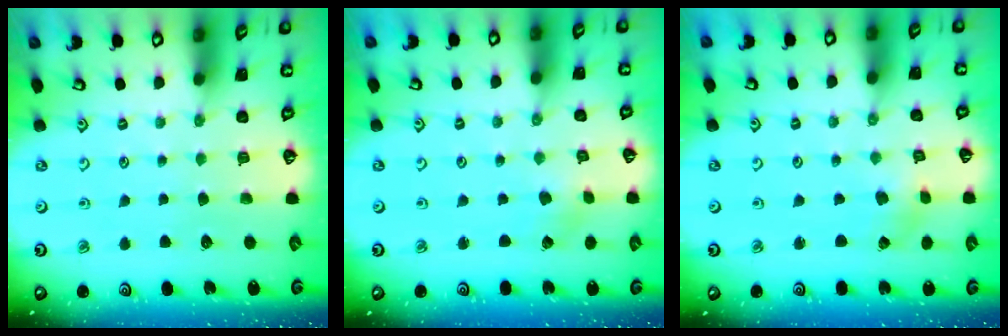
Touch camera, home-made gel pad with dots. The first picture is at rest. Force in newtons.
{"total": 0.8, "press": 0.8, "slide": 0.1}
{"total": 1.2, "press": 1.2, "slide": 0.2}